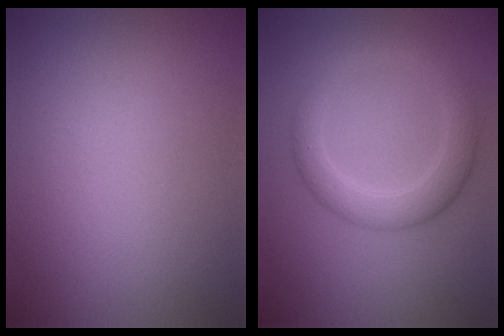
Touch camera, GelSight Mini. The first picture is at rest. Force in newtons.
{"total": 4.0, "press": 3.9, "slide": 0.4}